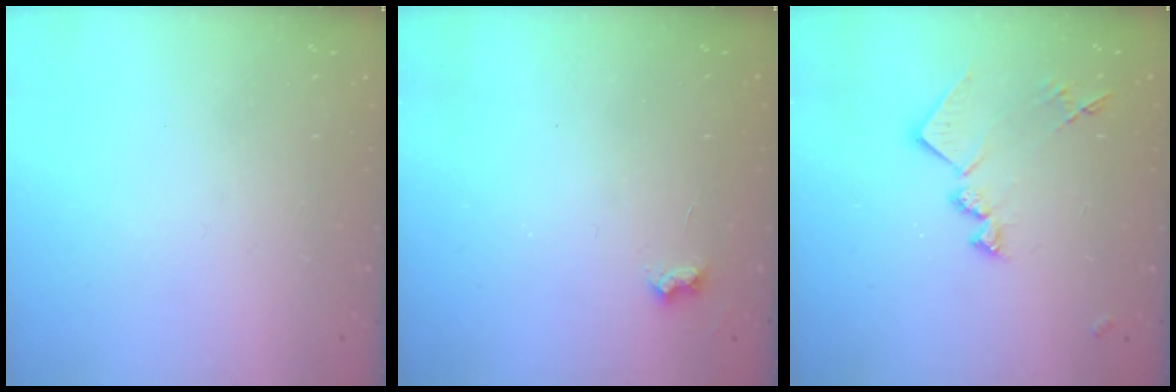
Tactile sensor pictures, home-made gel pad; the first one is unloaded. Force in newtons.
{"total": 3.9, "press": 3.9, "slide": 0.5}
{"total": 13.5, "press": 13.5, "slide": 0.6}